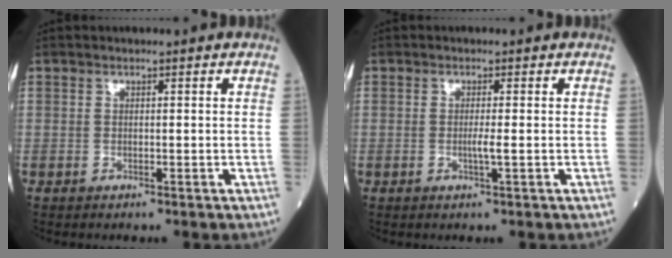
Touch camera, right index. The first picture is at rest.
{"total": 1.5, "force": [-0.3, -0.3, 1.4], "torque": [-0.031, -0.002, -0.007]}